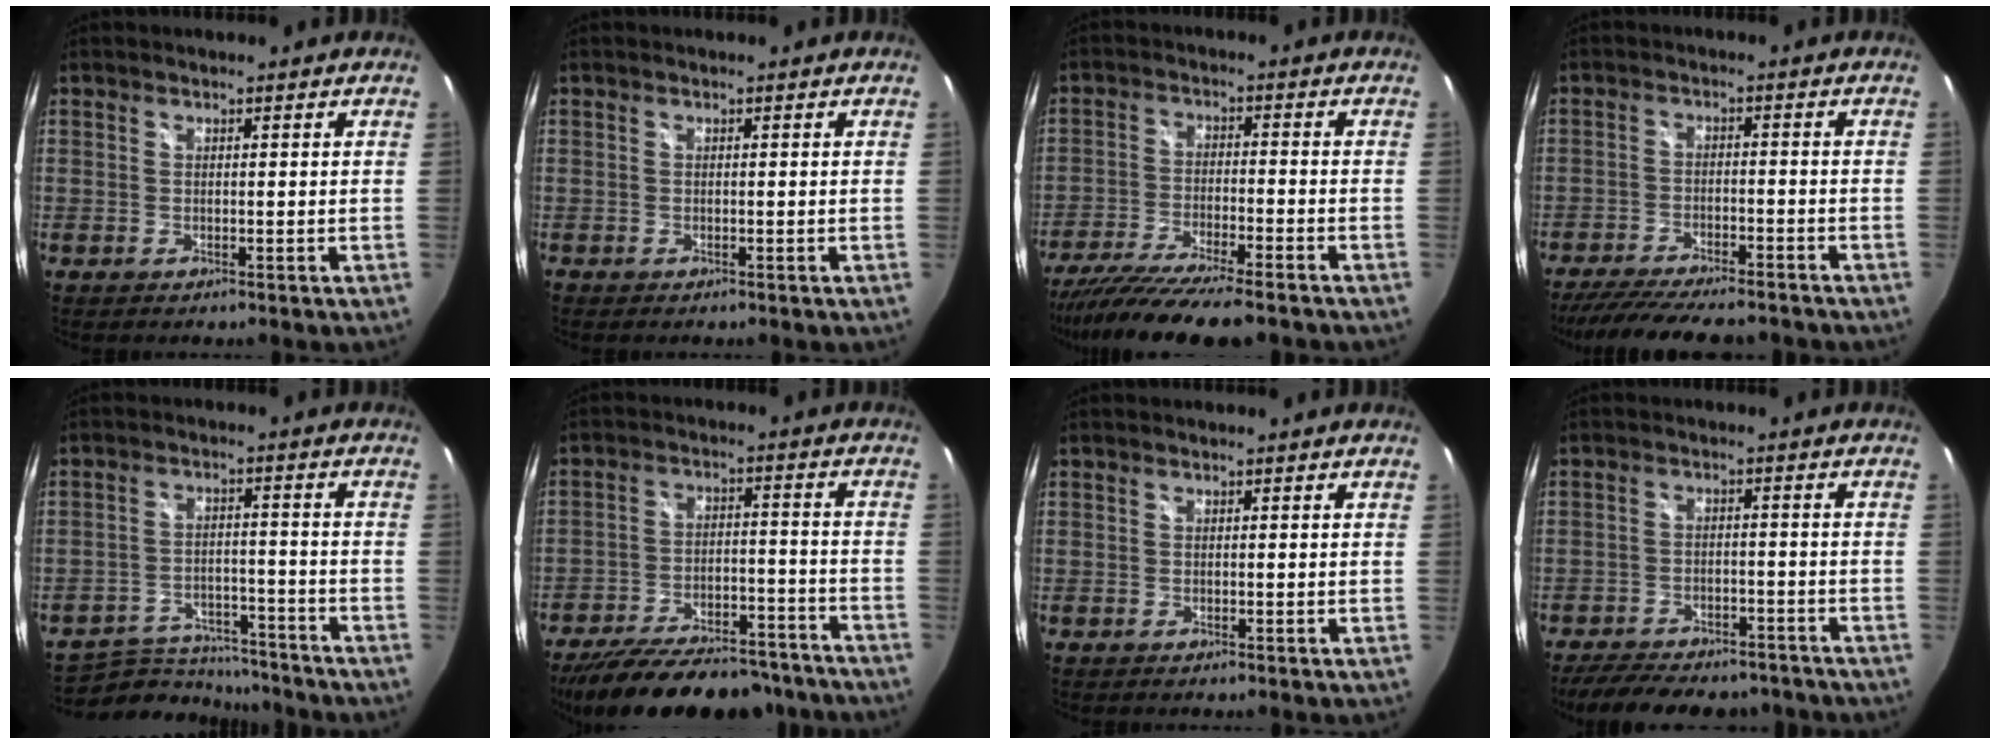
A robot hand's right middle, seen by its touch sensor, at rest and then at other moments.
{"total": 0.0}
{"total": 14.7, "force": [-12.6, 1.2, 7.5], "torque": [-0.156, -0.039, -0.211]}
{"total": 17.2, "force": [-14.7, 3.9, 8.0], "torque": [-0.158, -0.024, -0.220]}
{"total": 13.8, "force": [-12.7, 3.9, 3.8], "torque": [-0.089, 0.005, -0.185]}
{"total": 25.7, "force": [-21.7, 8.3, 11.0], "torque": [-0.208, -0.003, -0.292]}
{"total": 0.0}
{"total": 17.1, "force": [-14.2, 6.1, 7.4], "torque": [-0.157, -0.009, -0.189]}